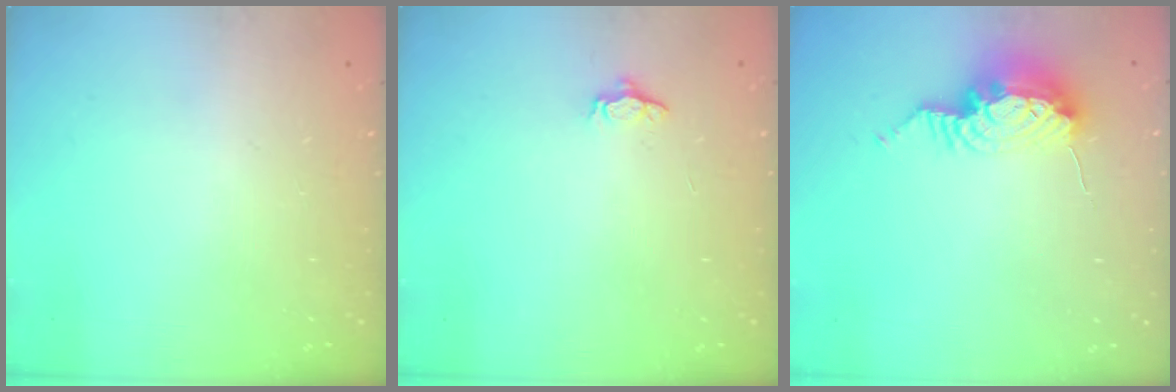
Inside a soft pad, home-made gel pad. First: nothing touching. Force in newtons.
{"total": 3.3, "press": 3.2, "slide": 0.5}
{"total": 15.7, "press": 11.6, "slide": 10.6}